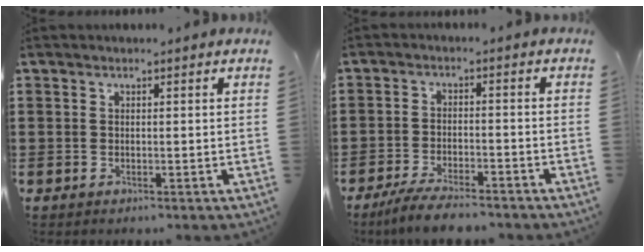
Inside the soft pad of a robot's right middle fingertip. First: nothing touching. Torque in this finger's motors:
{"motor_torque": [1.50, -0.64, 0.11, 0.11]}